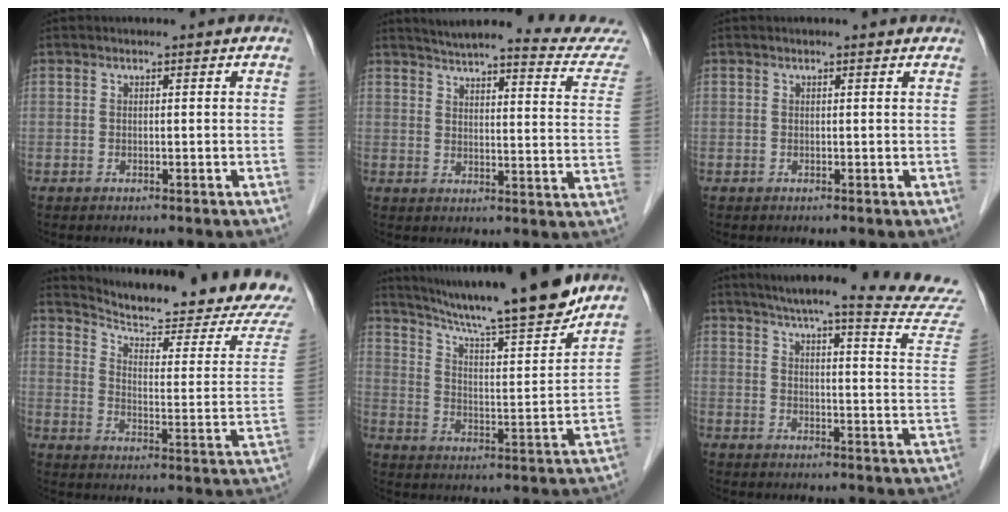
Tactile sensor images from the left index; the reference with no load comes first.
{"total": 19.6, "force": [18.8, 0.7, 5.6], "torque": [-0.074, -0.073, 0.216]}
{"total": 0.9, "force": [0.8, 0.2, 0.2], "torque": [-0.014, 0.009, 0.008]}
{"total": 20.4, "force": [19.4, -0.2, 6.4], "torque": [-0.108, -0.089, 0.254]}
{"total": 19.3, "force": [16.7, -0.1, 9.6], "torque": [-0.156, -0.011, 0.258]}
{"total": 24.0, "force": [22.4, -0.4, 8.8], "torque": [-0.121, -0.094, 0.262]}